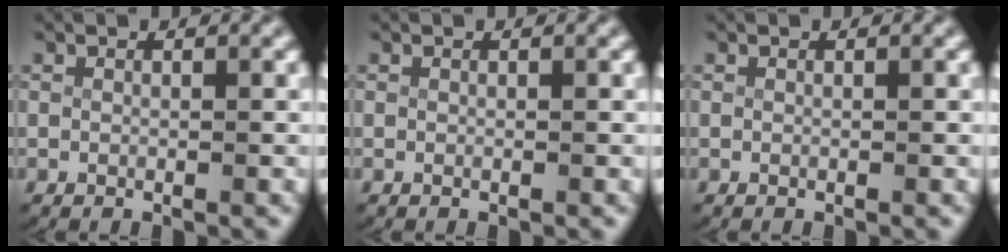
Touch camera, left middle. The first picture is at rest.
{"total": 0.0}
{"total": 0.0}